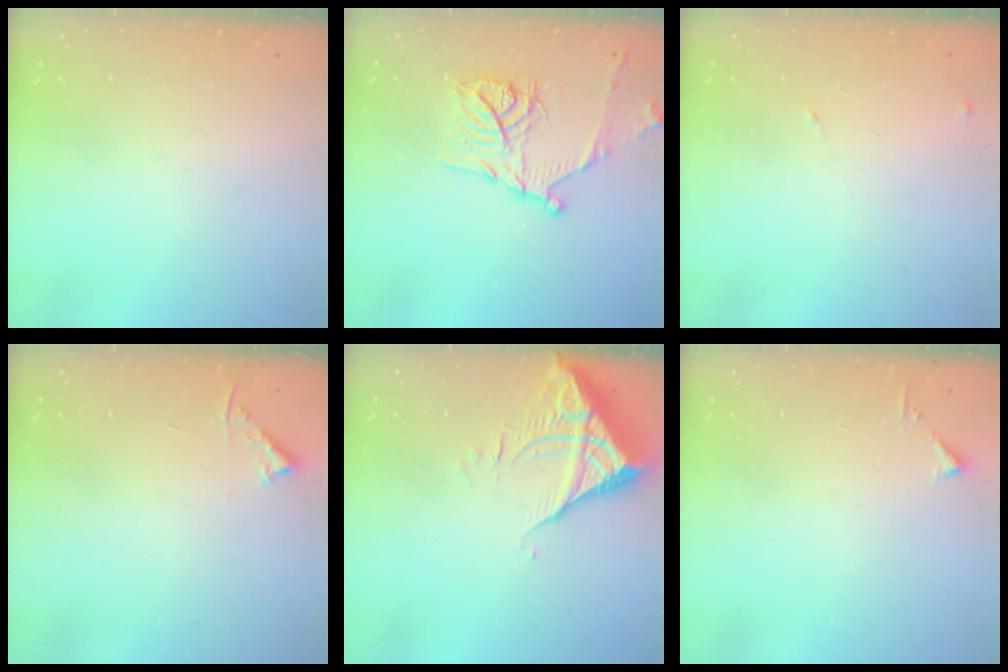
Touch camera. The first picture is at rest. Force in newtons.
{"total": 16.1, "press": 16.1, "slide": 1.3}
{"total": 8.1, "press": 8.1, "slide": 0.6}
{"total": 3.8, "press": 3.8, "slide": 0.6}
{"total": 6.6, "press": 6.6, "slide": 0.8}
{"total": 3.1, "press": 3.1, "slide": 0.4}